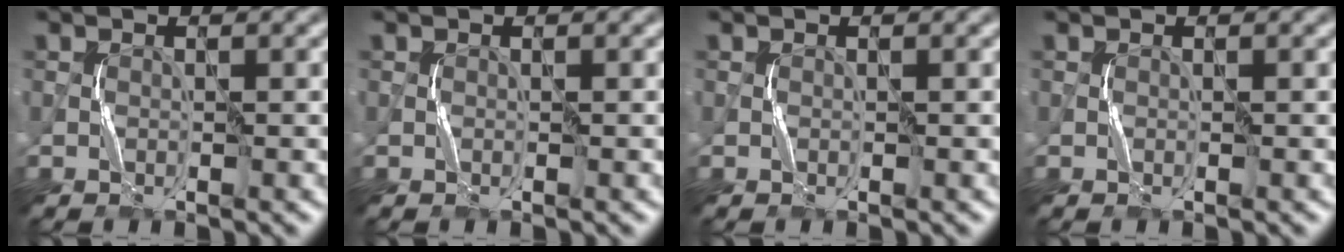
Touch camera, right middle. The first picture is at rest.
{"total": 0.0}
{"total": 0.0}
{"total": 0.0}